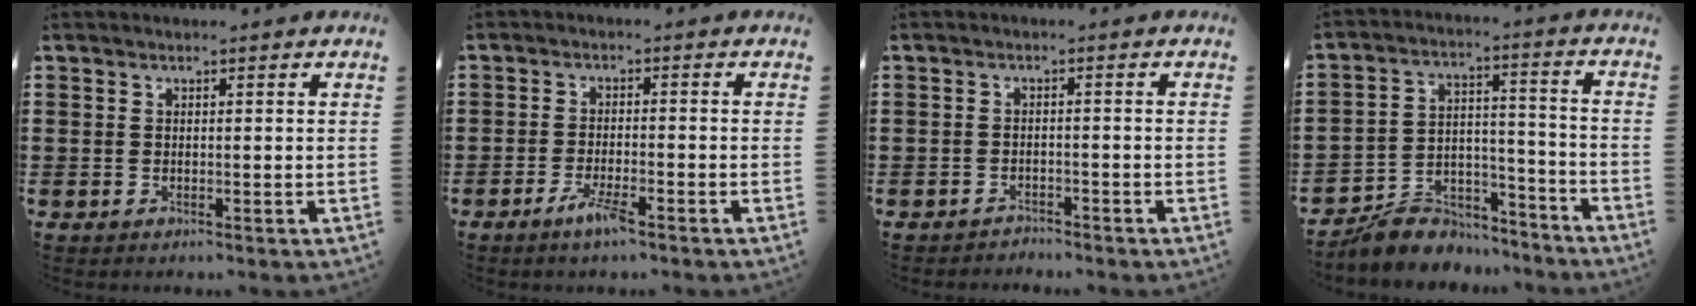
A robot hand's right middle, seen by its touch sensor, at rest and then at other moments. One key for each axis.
{"total": 3.7, "fx": -2.3, "fy": 0.5, "fz": 2.8, "tx": -0.059, "ty": -0.004, "tz": -0.045}
{"total": 1.7, "fx": -1.6, "fy": 0.2, "fz": -0.1, "tx": -0.005, "ty": 0.001, "tz": -0.037}
{"total": 6.9, "fx": -6.5, "fy": 2.2, "fz": 0.6, "tx": -0.011, "ty": 0.022, "tz": -0.128}